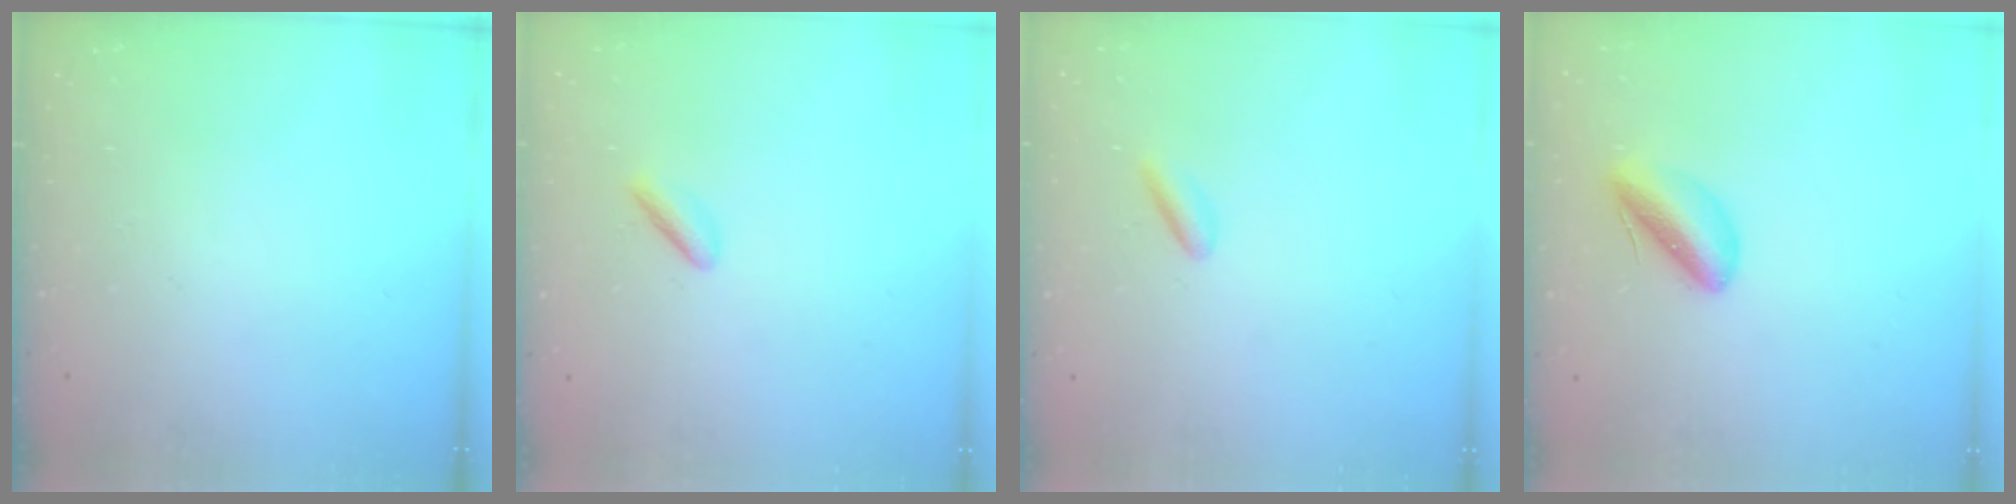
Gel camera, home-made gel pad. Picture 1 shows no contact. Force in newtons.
{"total": 2.2, "press": 1.9, "slide": 1.2}
{"total": 2.4, "press": 2.2, "slide": 0.8}
{"total": 6.7, "press": 6.4, "slide": 1.8}